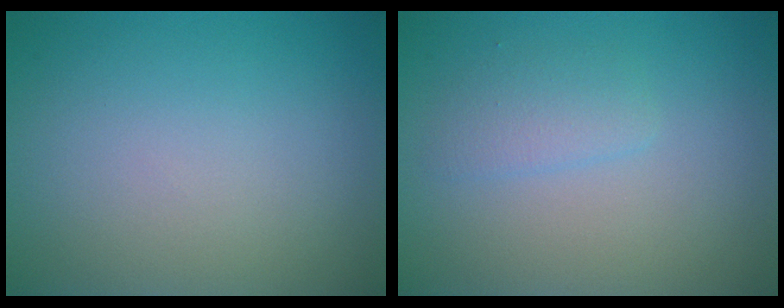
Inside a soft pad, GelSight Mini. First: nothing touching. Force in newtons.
{"total": 1.5, "press": 1.5, "slide": 0.0}